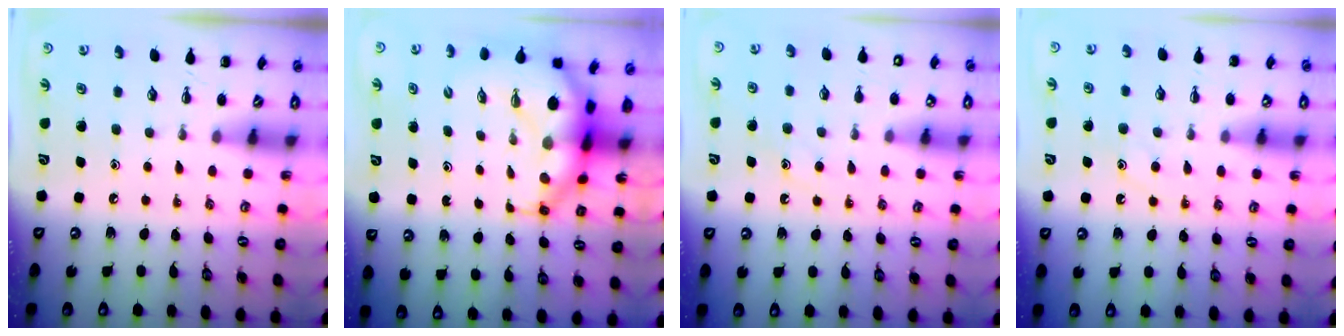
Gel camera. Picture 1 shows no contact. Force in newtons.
{"total": 8.8, "press": 8.5, "slide": 2.3}
{"total": 9.7, "press": 9.6, "slide": 1.2}
{"total": 9.6, "press": 9.5, "slide": 0.9}